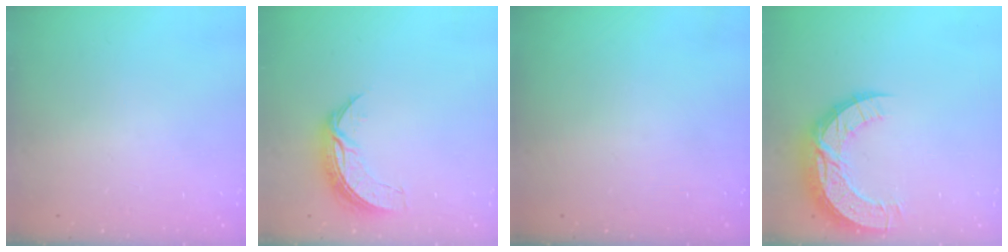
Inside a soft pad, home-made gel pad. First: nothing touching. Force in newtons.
{"total": 7.3, "press": 7.3, "slide": 0.2}
{"total": 0.0}
{"total": 13.7, "press": 13.7, "slide": 1.0}